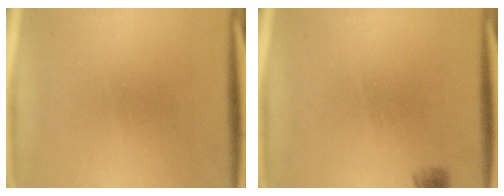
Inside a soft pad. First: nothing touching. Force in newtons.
{"total": 2.9}